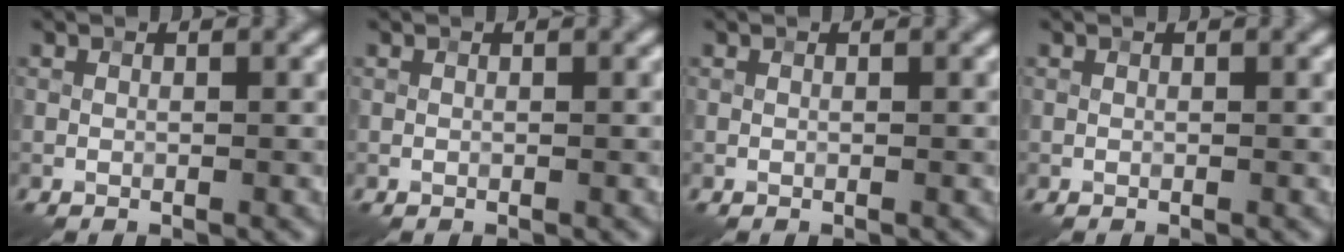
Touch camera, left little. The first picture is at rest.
{"total": 0.0}
{"total": 0.0}
{"total": 0.0}